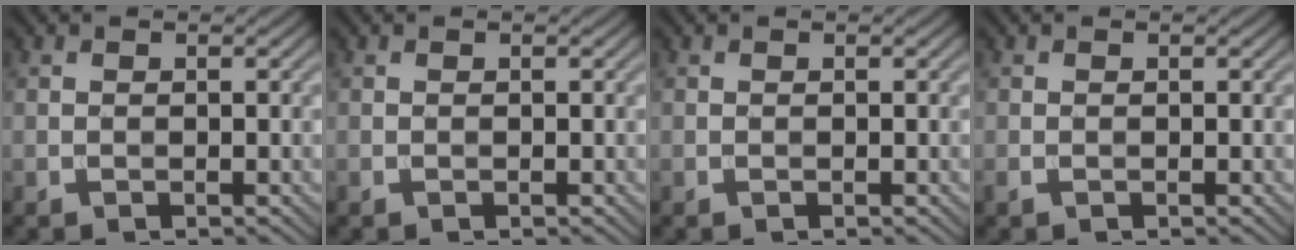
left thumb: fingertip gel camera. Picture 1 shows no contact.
{"total": 0.0}
{"total": 0.0}
{"total": 0.8, "force": [-0.4, 0.5, 0.5], "torque": [-0.015, -0.005, -0.008]}